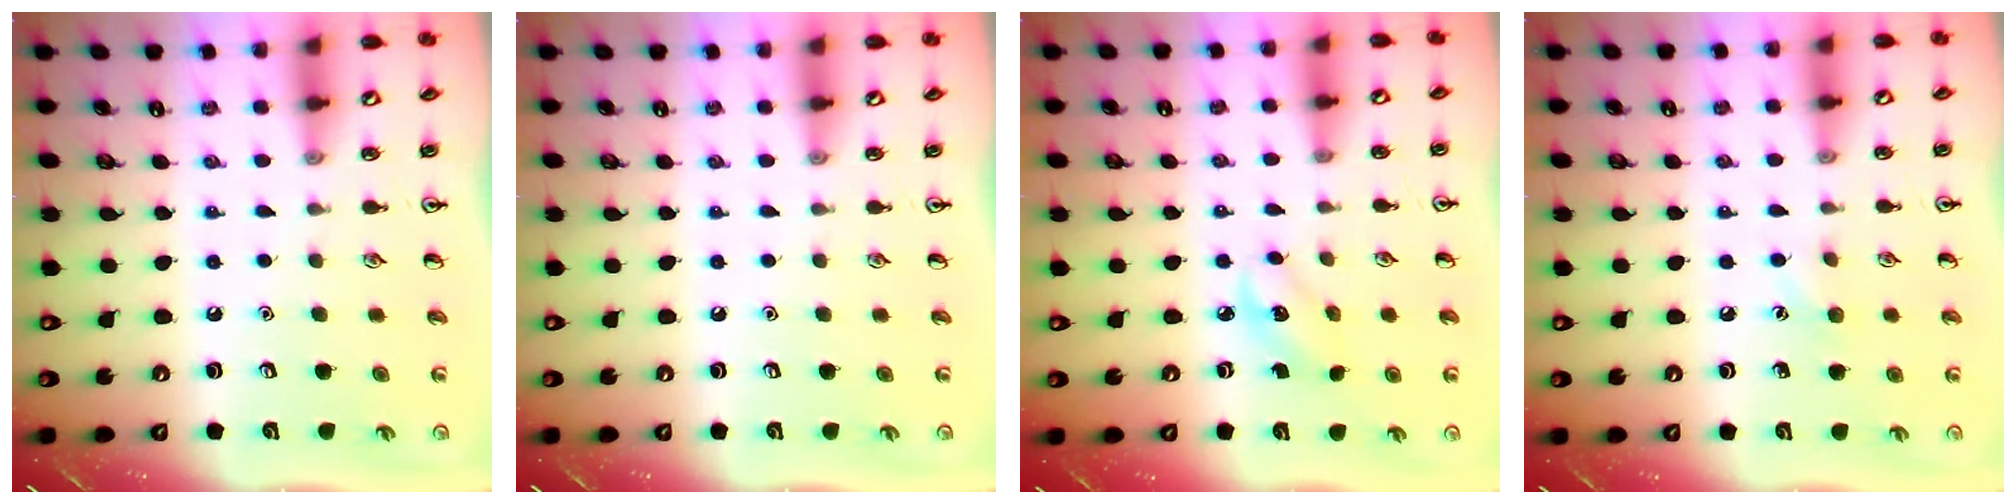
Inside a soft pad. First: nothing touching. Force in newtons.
{"total": 0.0}
{"total": 2.9, "press": 2.8, "slide": 0.7}
{"total": 5.7, "press": 5.5, "slide": 1.5}